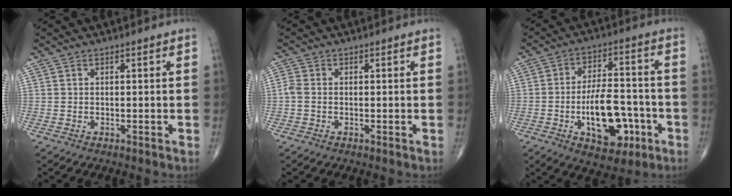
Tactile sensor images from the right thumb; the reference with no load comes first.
{"total": 1.9, "force": [-0.3, 1.2, 1.4], "torque": [-0.037, 0.000, -0.013]}
{"total": 14.4, "force": [-4.6, 7.5, 11.4], "torque": [-0.154, 0.028, -0.066]}